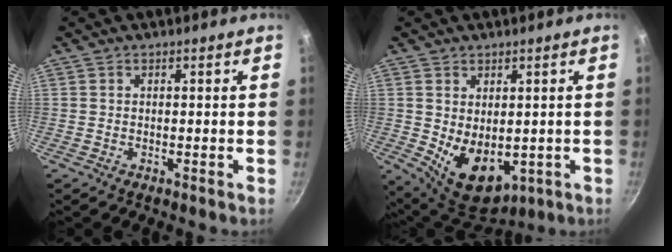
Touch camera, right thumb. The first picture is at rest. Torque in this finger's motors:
{"motor_torque": [-0.70, 0.77, 0.85, 0.57, 0.15]}